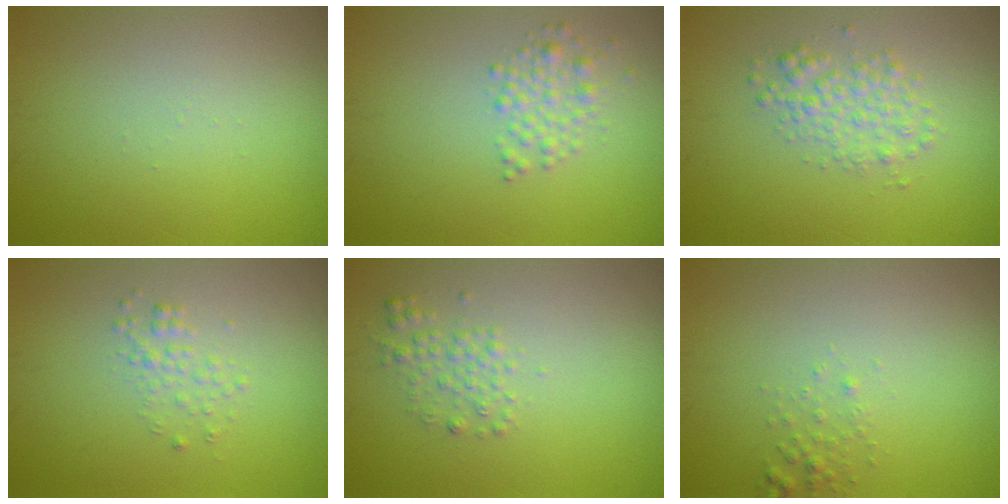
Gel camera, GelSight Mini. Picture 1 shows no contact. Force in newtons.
{"total": 2.1, "press": 2.1, "slide": 0.0}
{"total": 2.6, "press": 2.6, "slide": 0.0}
{"total": 1.4, "press": 1.4, "slide": 0.1}
{"total": 1.6, "press": 1.6, "slide": 0.0}
{"total": 0.9, "press": 0.9, "slide": 0.1}